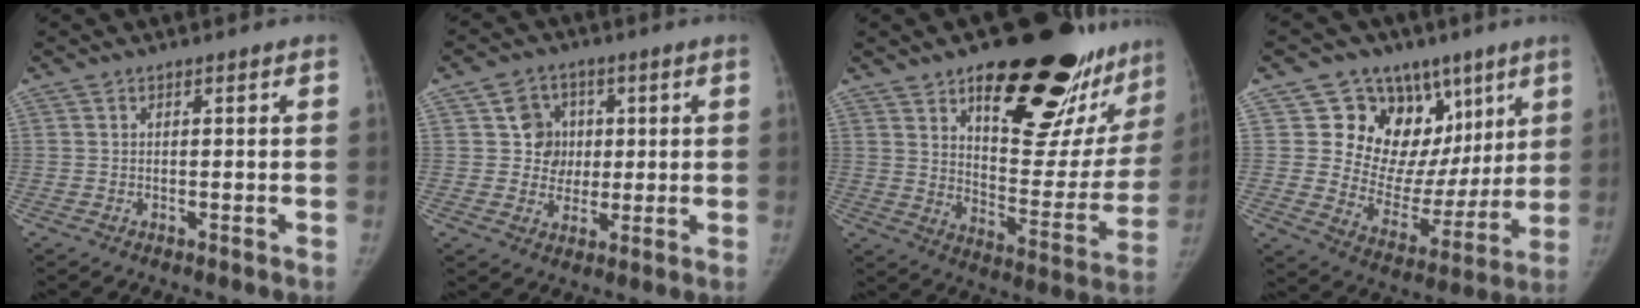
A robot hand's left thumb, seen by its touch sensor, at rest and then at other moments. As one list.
[{"total": 7.3, "force": [1.4, 6.9, 2.1], "torque": [0.010, 0.005, 0.021]}, {"total": 29.6, "force": [18.4, 11.4, 20.1], "torque": [-0.229, -0.082, 0.266]}, {"total": 20.1, "force": [9.1, 15.3, 9.3], "torque": [-0.067, -0.011, 0.154]}]